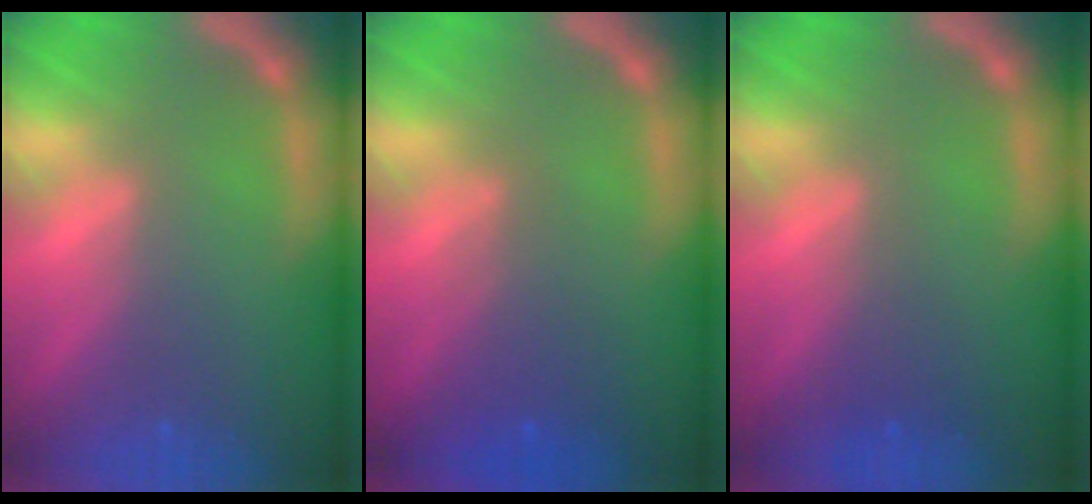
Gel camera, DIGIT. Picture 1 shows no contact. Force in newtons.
{"total": 3.0}
{"total": 1.5}